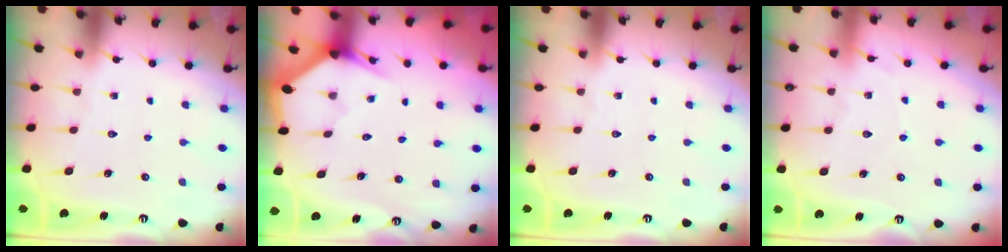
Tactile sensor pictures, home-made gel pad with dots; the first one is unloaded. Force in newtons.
{"total": 3.1, "press": 3.1, "slide": 0.1}
{"total": 0.0}
{"total": 2.9, "press": 2.8, "slide": 0.4}